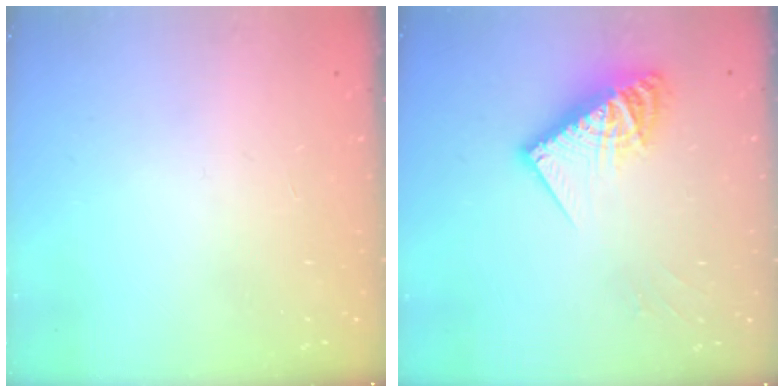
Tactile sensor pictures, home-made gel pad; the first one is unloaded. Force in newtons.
{"total": 13.1, "press": 13.0, "slide": 0.9}